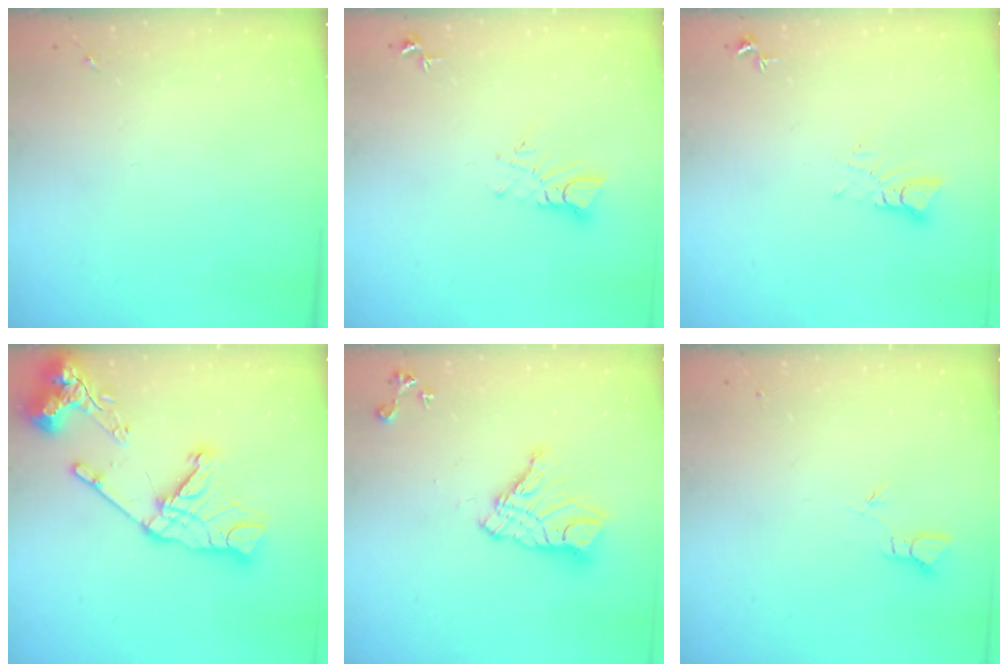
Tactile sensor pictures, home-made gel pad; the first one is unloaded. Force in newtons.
{"total": 5.0, "press": 5.0, "slide": 0.3}
{"total": 3.5, "press": 3.5, "slide": 0.2}
{"total": 20.1, "press": 20.0, "slide": 2.3}
{"total": 13.2, "press": 13.2, "slide": 1.3}
{"total": 1.8, "press": 1.8, "slide": 0.0}